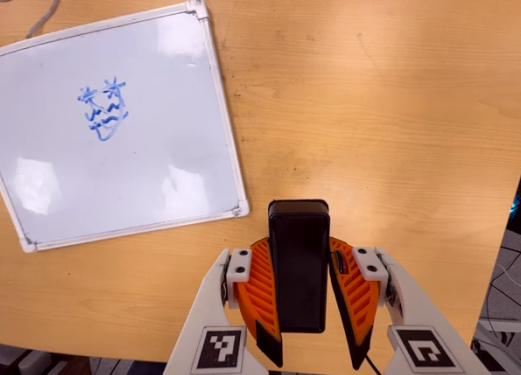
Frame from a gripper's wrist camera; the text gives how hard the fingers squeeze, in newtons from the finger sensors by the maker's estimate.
{"total": 9.4, "left": 7.3, "right": 11.5}